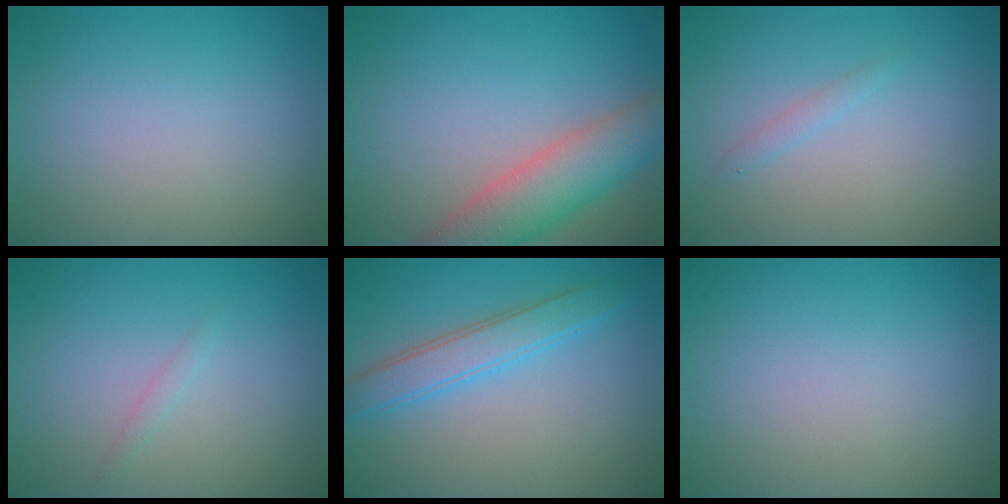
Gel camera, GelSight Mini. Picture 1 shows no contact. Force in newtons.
{"total": 5.5, "press": 5.5, "slide": 0.6}
{"total": 0.8, "press": 0.8, "slide": 0.0}
{"total": 0.6, "press": 0.6, "slide": 0.0}
{"total": 3.3, "press": 3.3, "slide": 0.1}
{"total": 0.0}